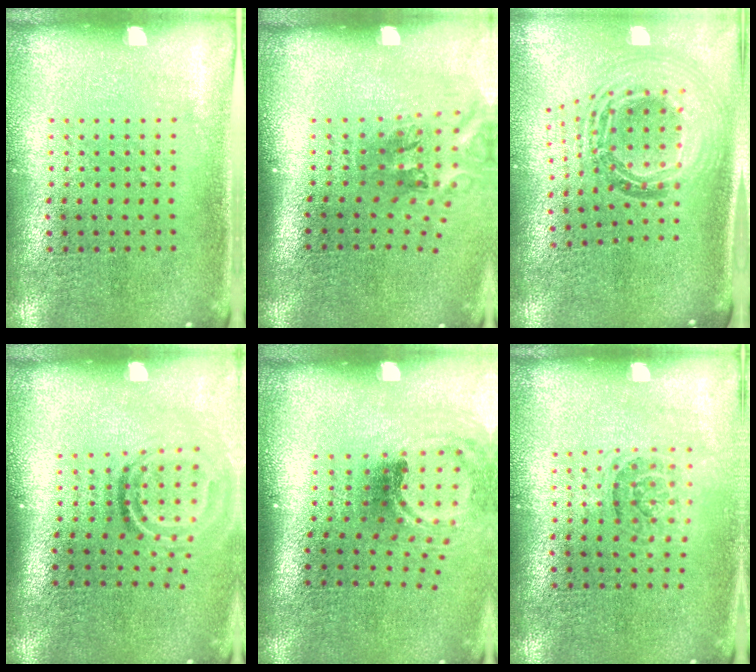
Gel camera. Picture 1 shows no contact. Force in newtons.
{"total": 2.1, "press": 1.3, "slide": 1.6}
{"total": 1.6, "press": 1.4, "slide": 0.8}
{"total": 1.9, "press": 1.1, "slide": 1.5}
{"total": 2.0, "press": 1.3, "slide": 1.5}
{"total": 1.2, "press": 1.0, "slide": 0.7}